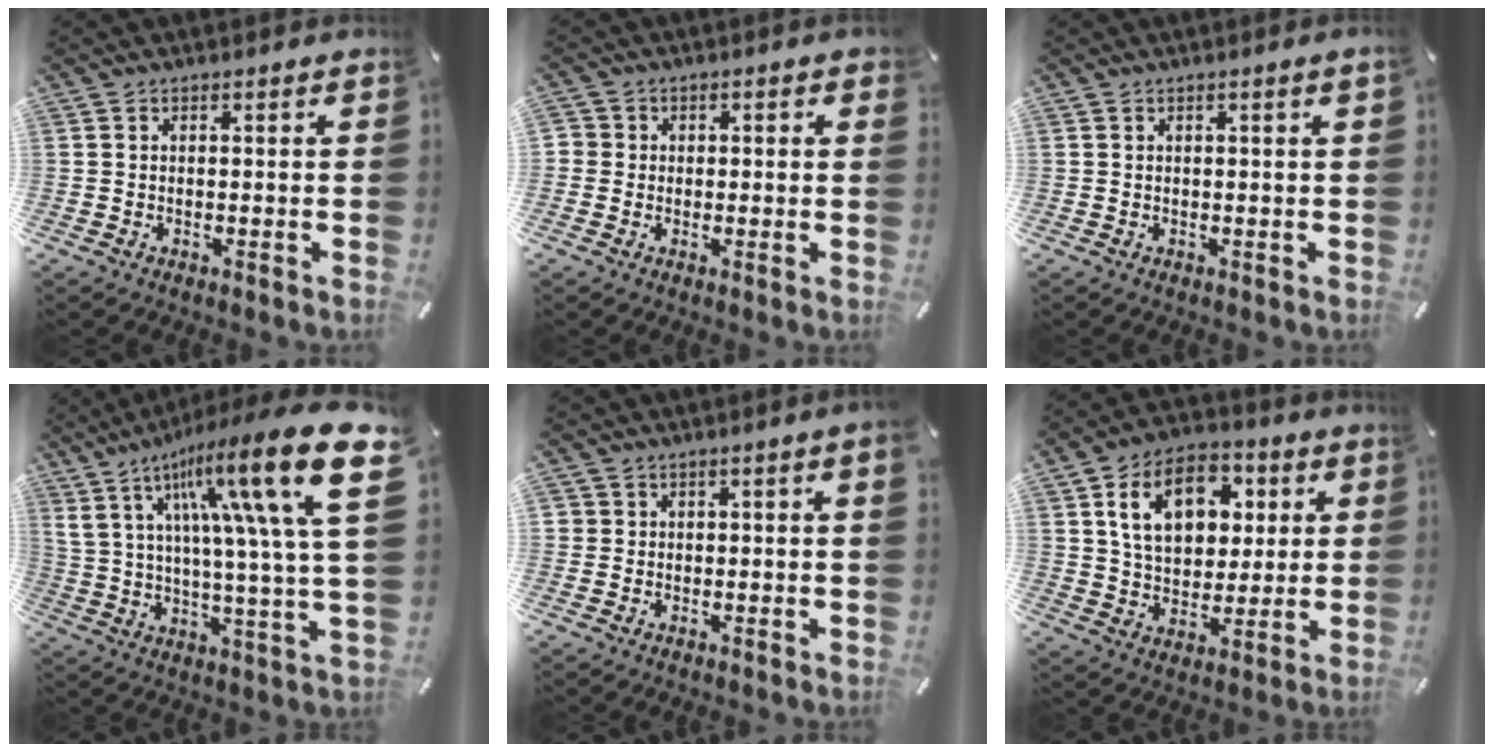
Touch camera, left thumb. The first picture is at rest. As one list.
[{"total": 1.8, "force": [-0.1, 1.7, 0.5], "torque": [-0.011, 0.005, -0.005]}, {"total": 1.1, "force": [0.4, 0.0, 1.0], "torque": [-0.017, 0.001, 0.006]}, {"total": 27.1, "force": [11.2, 6.3, 23.9], "torque": [-0.398, -0.064, 0.170]}, {"total": 1.4, "force": [0.6, 0.8, 1.0], "torque": [-0.021, 0.002, 0.009]}, {"total": 14.6, "force": [5.0, 10.6, 8.6], "torque": [-0.142, 0.004, 0.094]}]